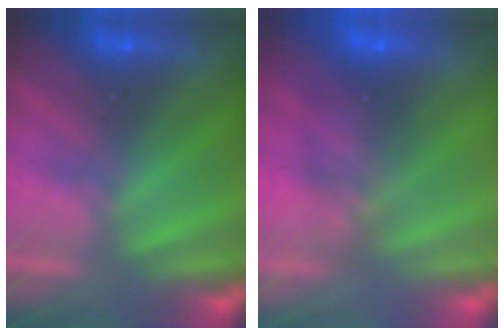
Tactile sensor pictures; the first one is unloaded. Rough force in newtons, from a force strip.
{"total": 10.2}